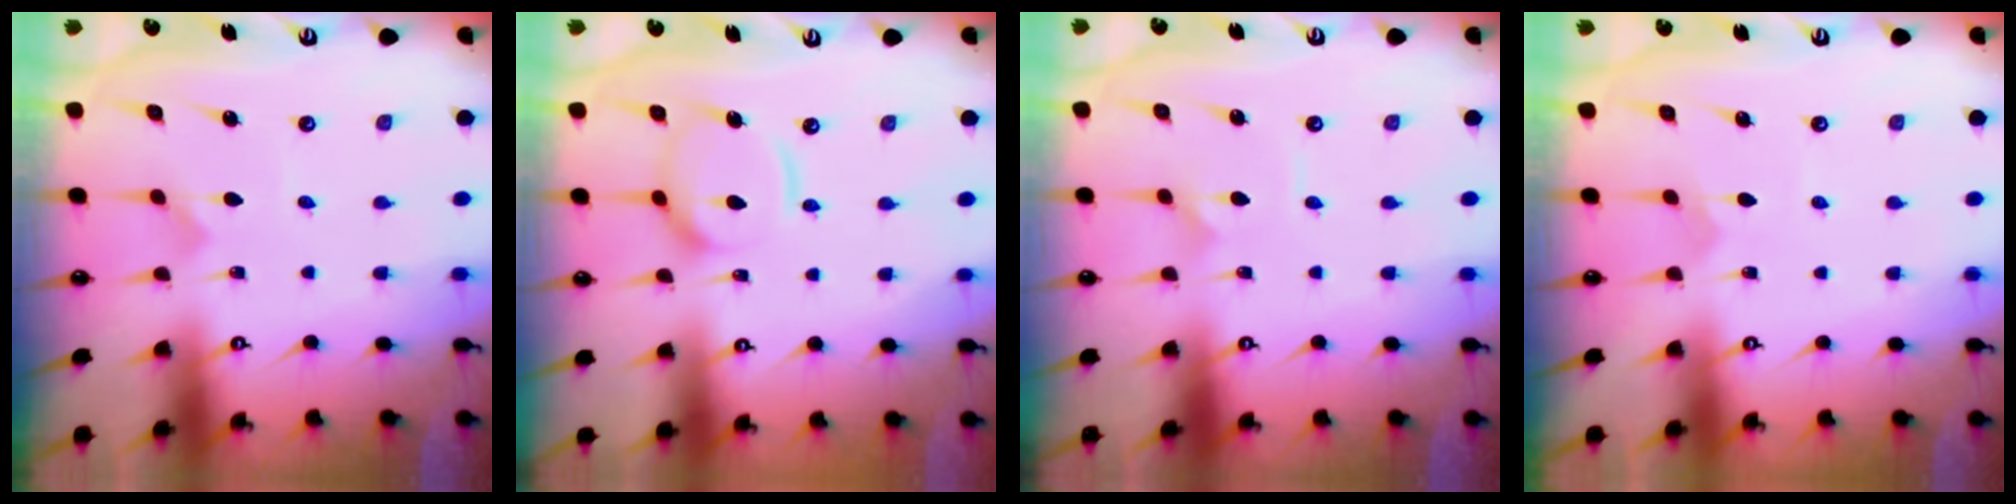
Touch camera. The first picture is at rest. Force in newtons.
{"total": 12.3, "press": 12.2, "slide": 1.3}
{"total": 1.4, "press": 1.4, "slide": 0.0}
{"total": 2.4, "press": 2.4, "slide": 0.2}